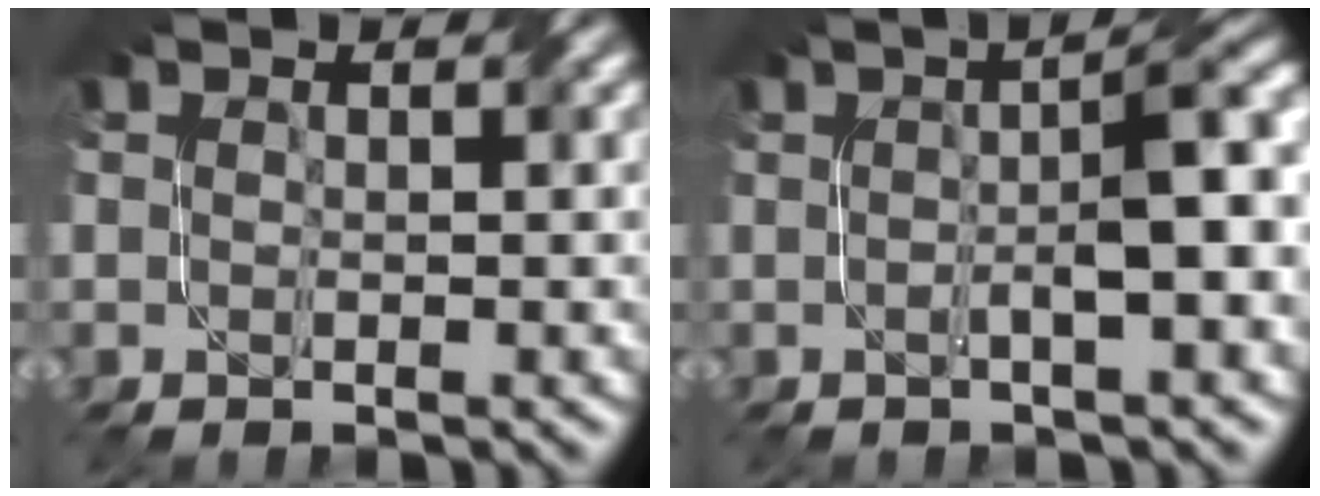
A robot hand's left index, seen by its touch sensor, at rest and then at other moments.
{"total": 5.8, "force": [0.1, 1.0, 5.7], "torque": [-0.075, 0.015, -0.002]}